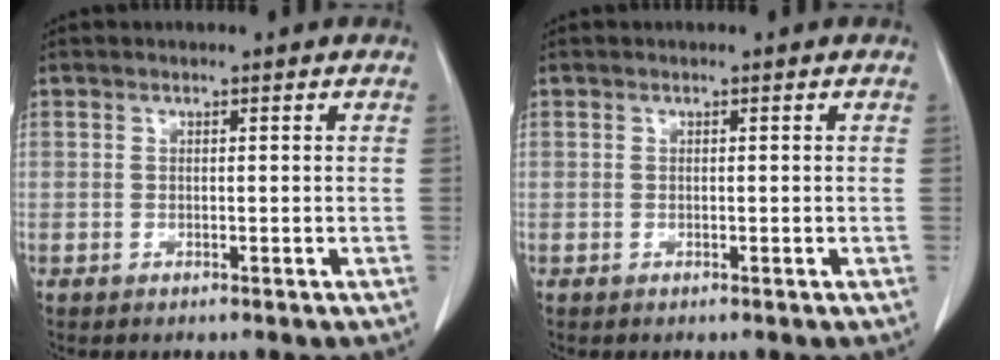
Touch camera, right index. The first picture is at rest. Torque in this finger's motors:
{"motor_torque": [-0.05, 0.03, 0.00, 0.01]}